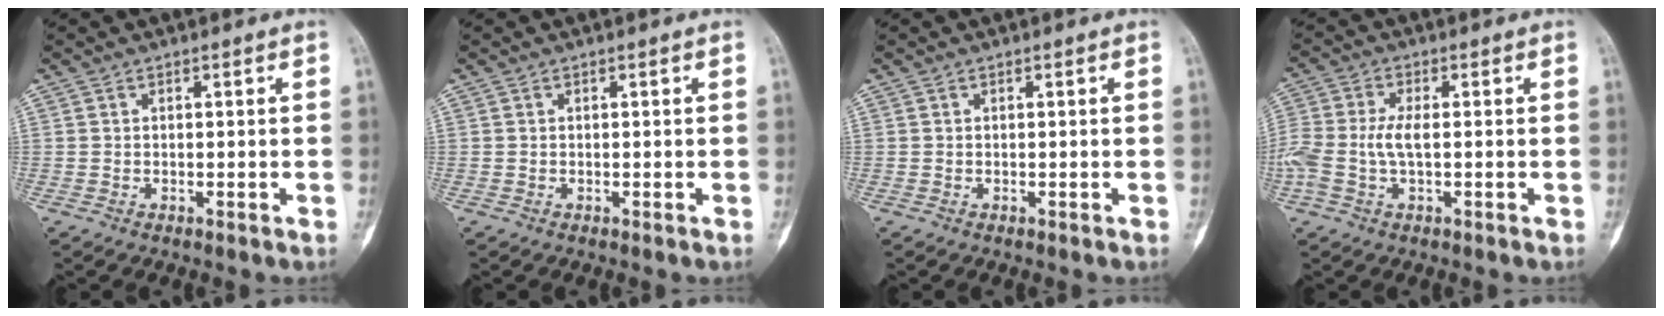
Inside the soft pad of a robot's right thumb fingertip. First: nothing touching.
{"total": 0.0}
{"total": 0.0}
{"total": 7.5, "force": [-0.7, 3.6, 6.5], "torque": [-0.176, 0.015, -0.013]}